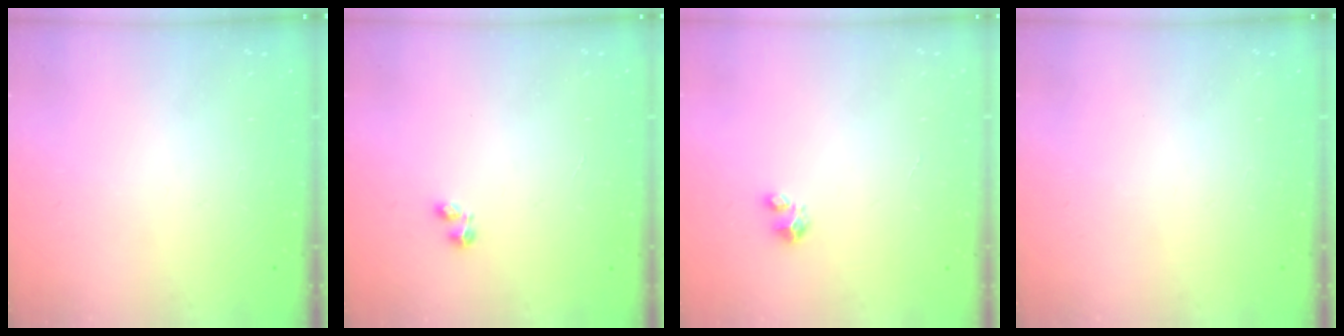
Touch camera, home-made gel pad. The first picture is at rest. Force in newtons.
{"total": 1.7, "press": 1.7, "slide": 0.5}
{"total": 3.2, "press": 3.2, "slide": 0.2}
{"total": 0.0}